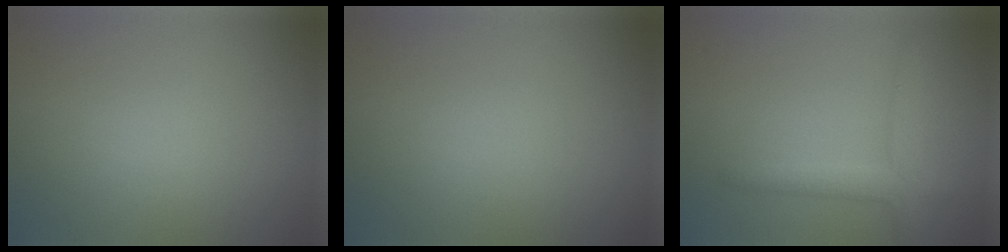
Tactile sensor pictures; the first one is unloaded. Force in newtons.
{"total": 0.0}
{"total": 2.7, "press": 2.7, "slide": 0.2}